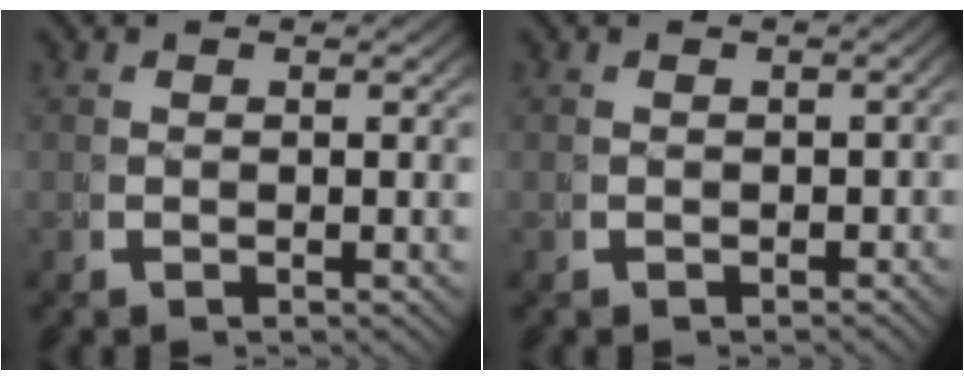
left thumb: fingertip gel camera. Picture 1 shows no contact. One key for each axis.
{"total": 1.1, "fx": -0.7, "fy": 0.7, "fz": 0.4, "tx": -0.002, "ty": -0.007, "tz": -0.011}